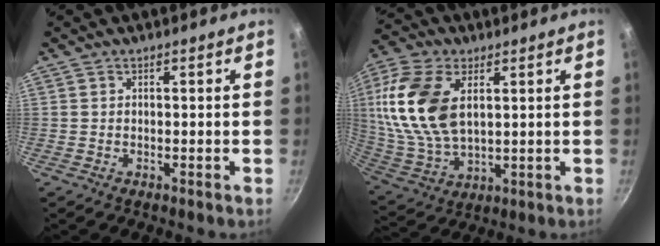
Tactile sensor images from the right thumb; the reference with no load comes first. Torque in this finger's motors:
{"motor_torque": [-0.63, 2.86, 2.05, 0.26, 0.71]}